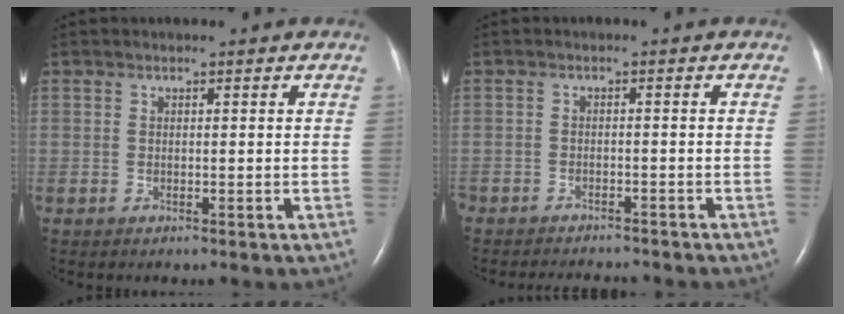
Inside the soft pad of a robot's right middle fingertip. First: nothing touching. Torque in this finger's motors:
{"motor_torque": [0.00, 0.00, 0.00, -0.01]}